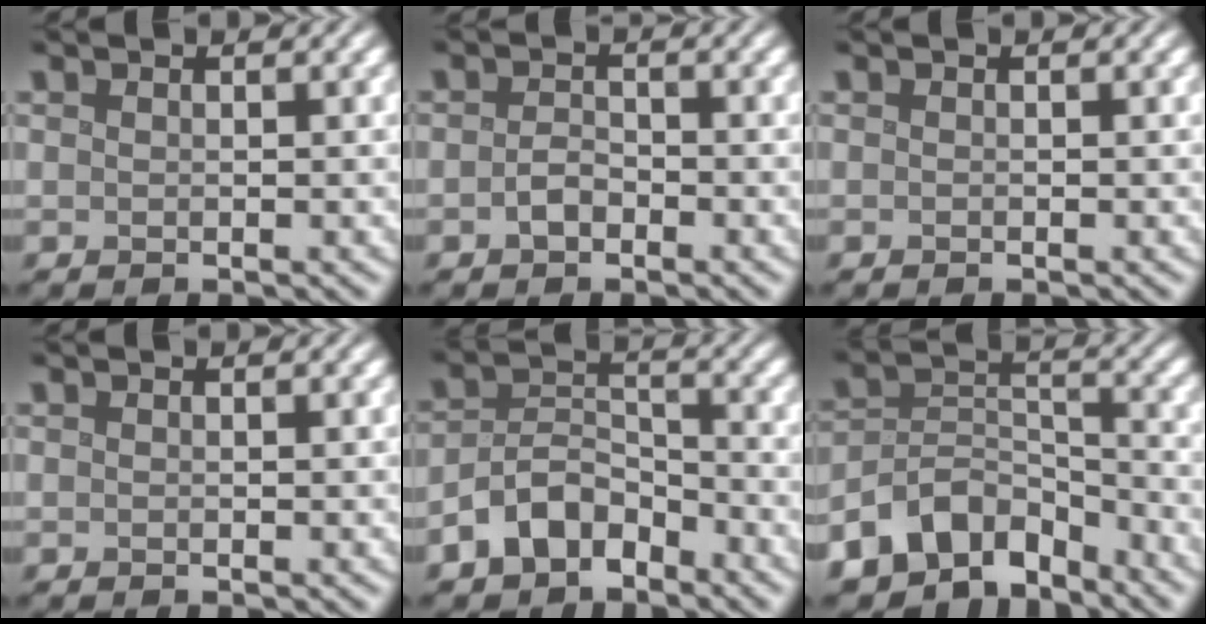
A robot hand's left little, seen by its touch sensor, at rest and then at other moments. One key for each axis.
{"total": 1.4, "fx": -1.0, "fy": 0.7, "fz": 0.7, "tx": -0.016, "ty": 0.001, "tz": -0.023}
{"total": 0.0}
{"total": 0.0}
{"total": 4.8, "fx": -3.5, "fy": 2.5, "fz": 2.1, "tx": -0.036, "ty": 0.006, "tz": -0.076}
{"total": 8.0, "fx": -6.5, "fy": 4.0, "fz": 2.5, "tx": -0.032, "ty": 0.000, "tz": -0.127}